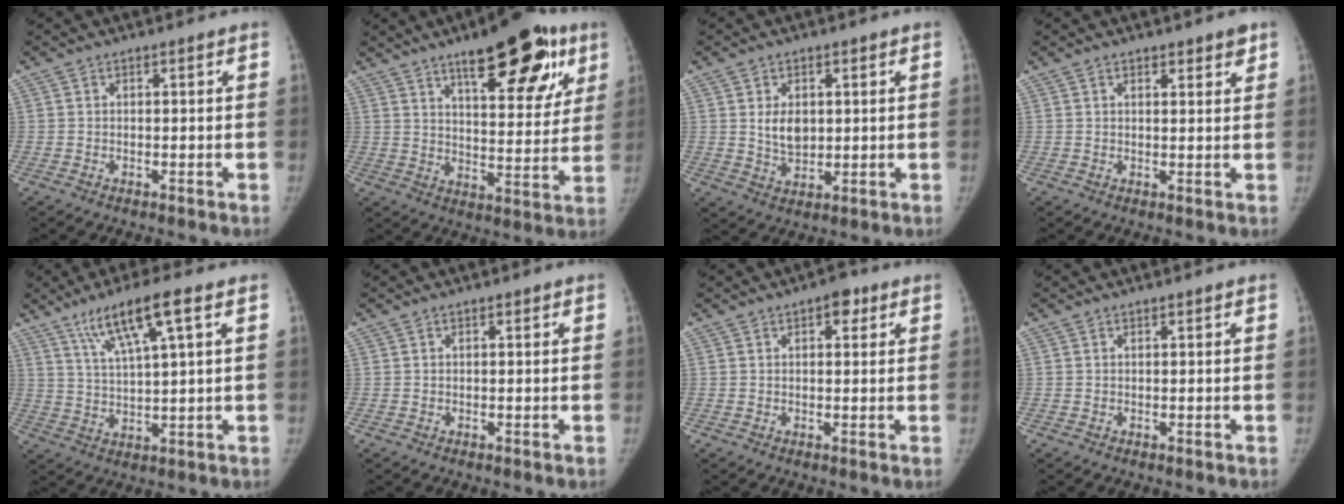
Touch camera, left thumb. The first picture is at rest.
{"total": 20.7, "force": [11.5, 7.5, 15.5], "torque": [-0.171, -0.040, 0.166]}
{"total": 5.7, "force": [1.3, 3.9, 3.9], "torque": [-0.047, -0.013, 0.030]}
{"total": 3.5, "force": [2.4, 1.4, 2.1], "torque": [-0.013, -0.012, 0.032]}
{"total": 10.3, "force": [5.4, 1.3, 8.7], "torque": [-0.165, -0.011, 0.103]}
{"total": 0.0}
{"total": 3.4, "force": [1.7, 1.8, 2.3], "torque": [-0.016, -0.001, 0.017]}
{"total": 0.0}